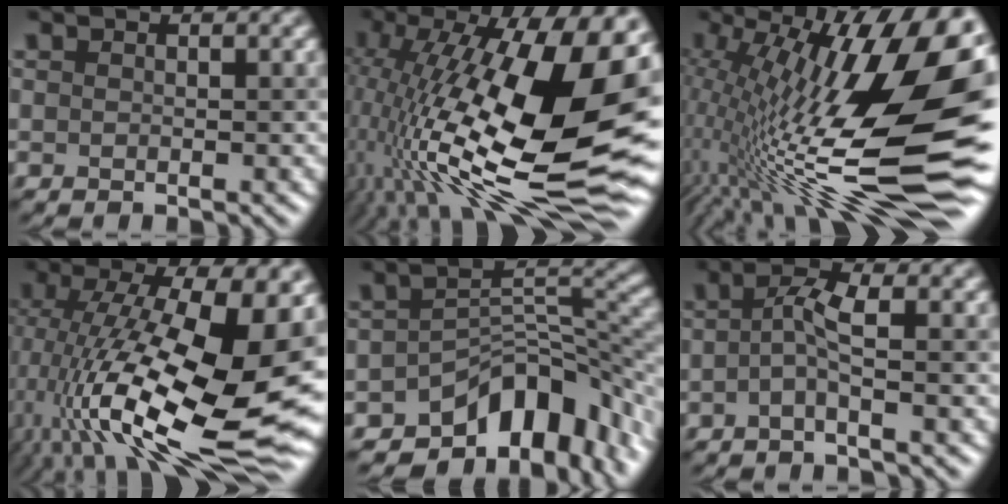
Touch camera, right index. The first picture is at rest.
{"total": 19.5, "force": [0.4, 8.5, 17.6], "torque": [-0.312, -0.003, 0.008]}
{"total": 18.3, "force": [0.6, 6.5, 17.1], "torque": [-0.289, 0.004, 0.011]}
{"total": 17.9, "force": [-1.7, 7.1, 16.4], "torque": [-0.295, -0.006, -0.026]}
{"total": 10.1, "force": [-6.4, 5.1, 6.0], "torque": [-0.058, 0.008, -0.106]}
{"total": 2.4, "force": [-0.4, 0.2, 2.3], "torque": [-0.045, 0.015, -0.010]}